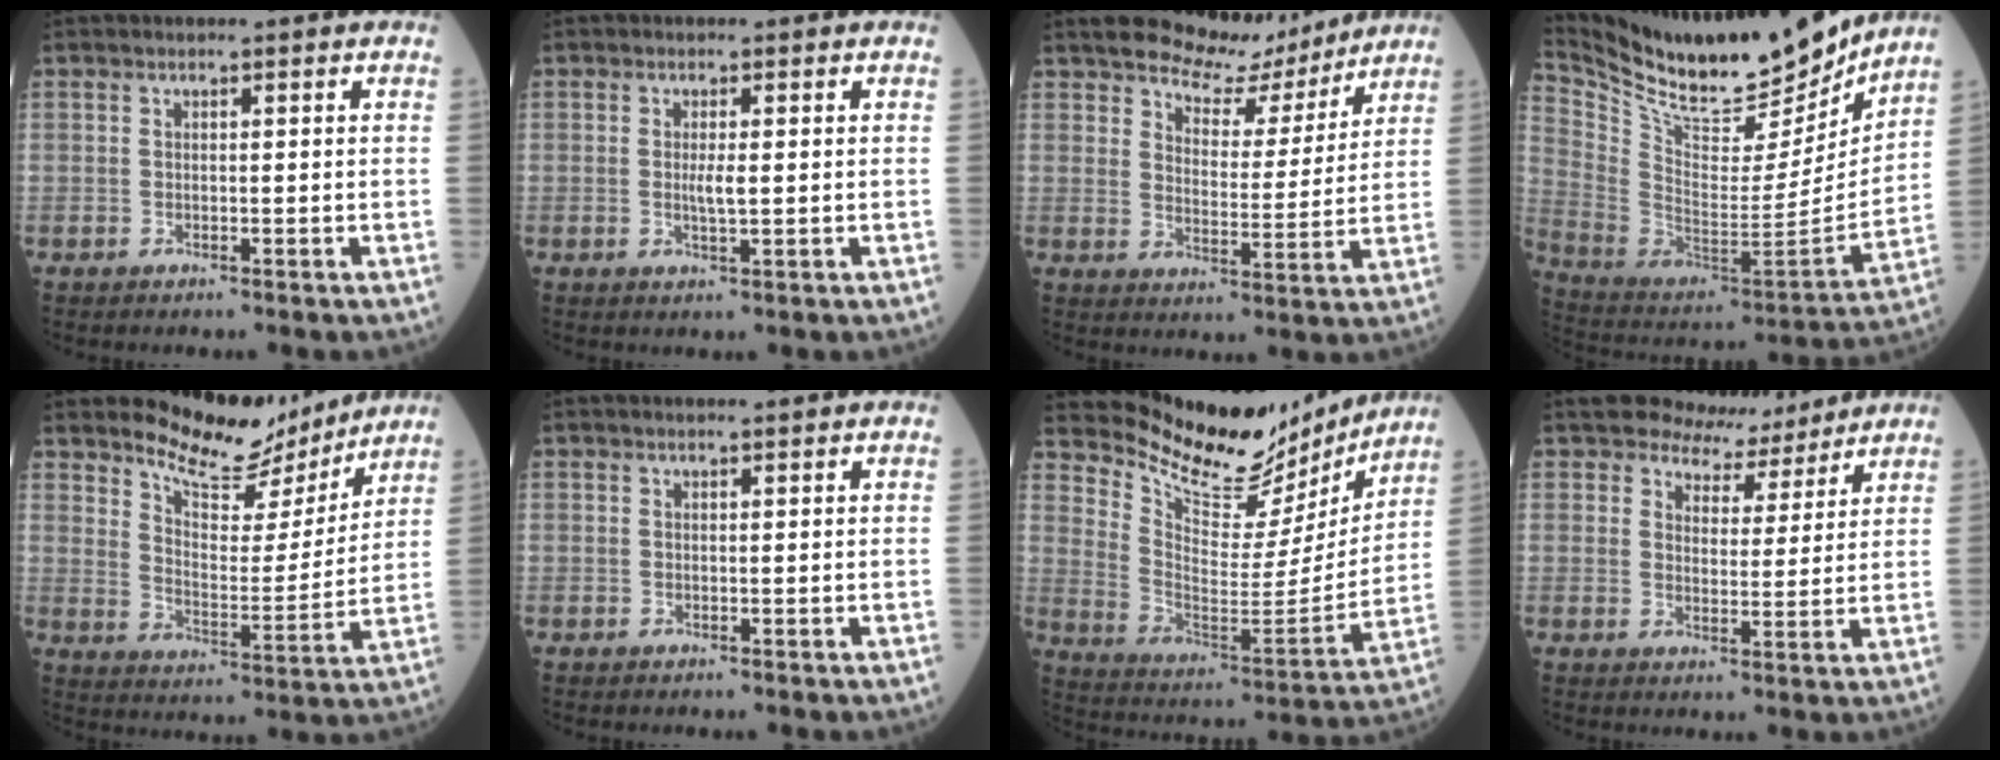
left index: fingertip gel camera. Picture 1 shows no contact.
{"total": 2.0, "force": [0.1, 0.2, 2.0], "torque": [-0.043, -0.003, 0.003]}
{"total": 9.0, "force": [8.4, 2.7, 1.6], "torque": [-0.031, -0.007, 0.125]}
{"total": 24.1, "force": [21.5, 4.4, 9.9], "torque": [-0.195, -0.042, 0.349]}
{"total": 11.7, "force": [10.8, 2.8, 3.4], "torque": [-0.063, -0.017, 0.173]}
{"total": 1.5, "force": [1.4, 0.0, 0.6], "torque": [-0.007, 0.008, 0.024]}
{"total": 18.8, "force": [17.6, 4.4, 5.0], "torque": [-0.097, -0.044, 0.268]}
{"total": 6.2, "force": [5.8, 2.3, 0.0], "torque": [-0.002, 0.000, 0.084]}